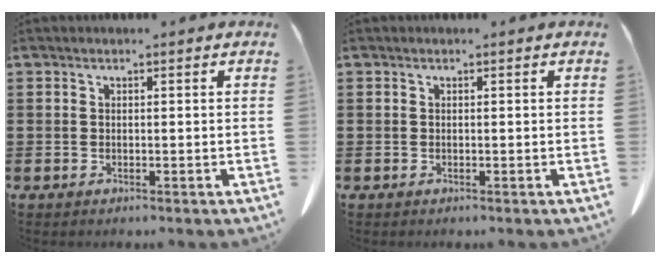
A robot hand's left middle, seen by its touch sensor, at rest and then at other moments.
{"total": 0.0}